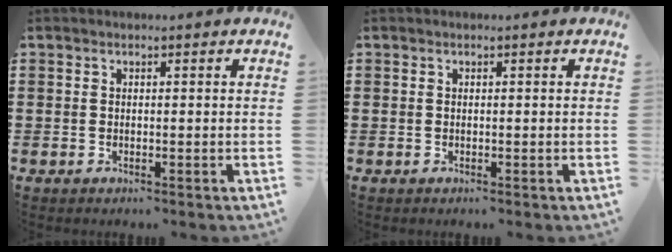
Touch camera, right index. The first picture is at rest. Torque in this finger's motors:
{"motor_torque": [1.19, 0.94, -0.02, 0.00]}